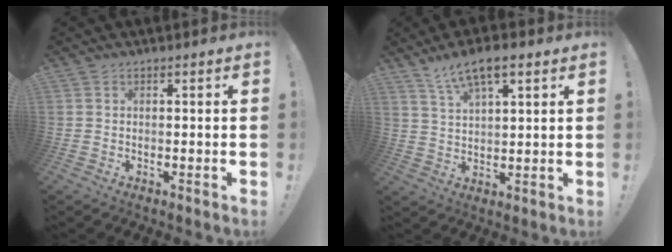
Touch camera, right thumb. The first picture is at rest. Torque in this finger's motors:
{"motor_torque": [0.04, 0.04, 0.27, 0.17, 0.00]}